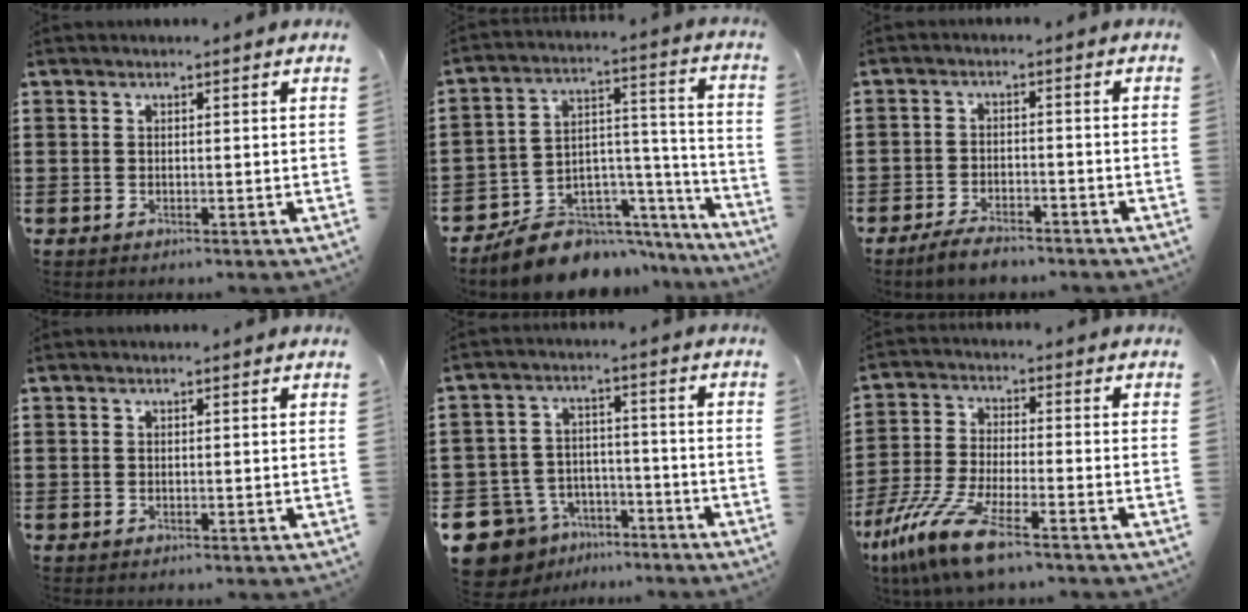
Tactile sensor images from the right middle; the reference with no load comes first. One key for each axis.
{"total": 8.8, "fx": -7.6, "fy": 4.2, "fz": 1.1, "tx": -0.017, "ty": 0.020, "tz": -0.136}
{"total": 3.7, "fx": -3.4, "fy": 0.8, "fz": 1.3, "tx": -0.030, "ty": 0.005, "tz": -0.069}
{"total": 0.0}
{"total": 8.4, "fx": -6.8, "fy": 4.8, "fz": 1.3, "tx": -0.061, "ty": 0.020, "tz": -0.135}
{"total": 11.1, "fx": -7.8, "fy": 1.7, "fz": 7.6, "tx": -0.182, "ty": -0.006, "tz": -0.161}